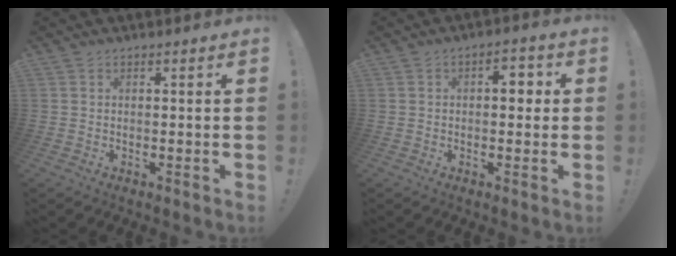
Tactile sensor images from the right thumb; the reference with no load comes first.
{"total": 5.0, "force": [0.7, 3.2, 3.8], "torque": [-0.034, 0.005, 0.002]}